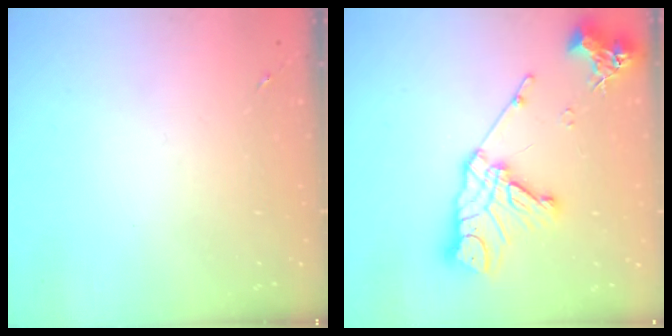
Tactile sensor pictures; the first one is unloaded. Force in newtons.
{"total": 17.2, "press": 17.1, "slide": 1.8}